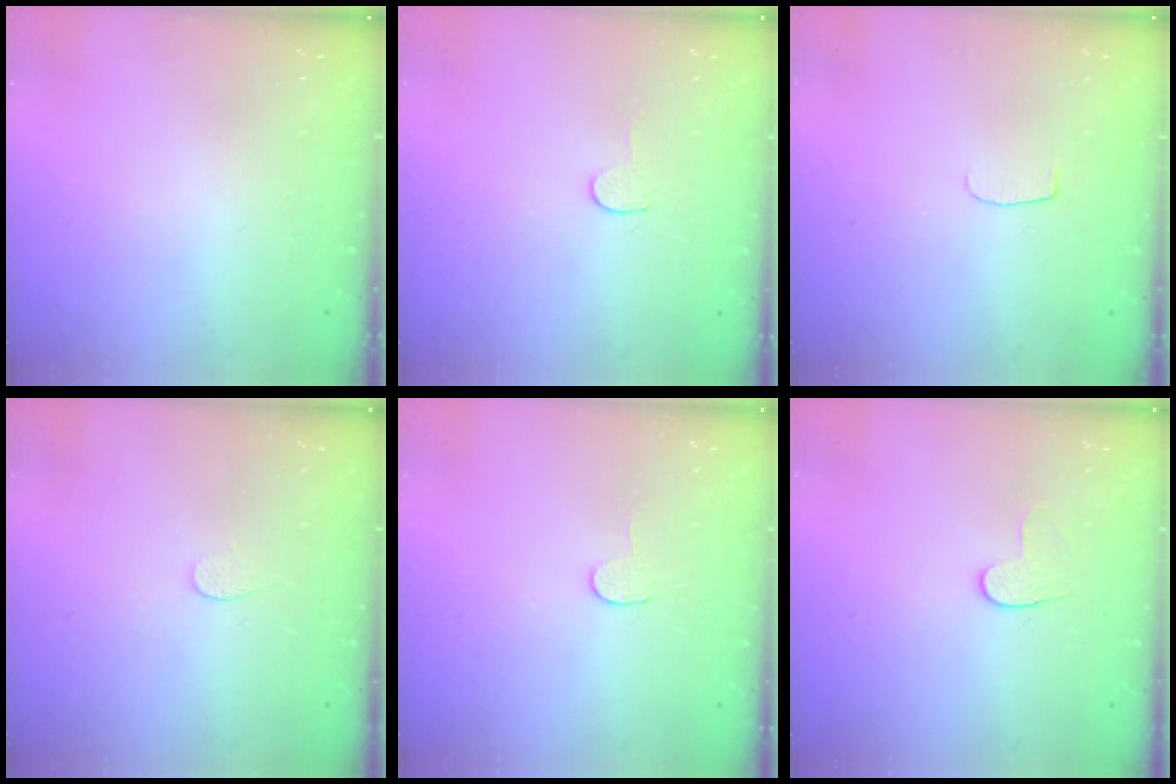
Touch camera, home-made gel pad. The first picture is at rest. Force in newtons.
{"total": 2.3, "press": 2.3, "slide": 0.2}
{"total": 4.5, "press": 4.4, "slide": 0.5}
{"total": 3.3, "press": 3.3, "slide": 0.4}
{"total": 2.3, "press": 2.3, "slide": 0.2}
{"total": 4.0, "press": 4.0, "slide": 0.5}